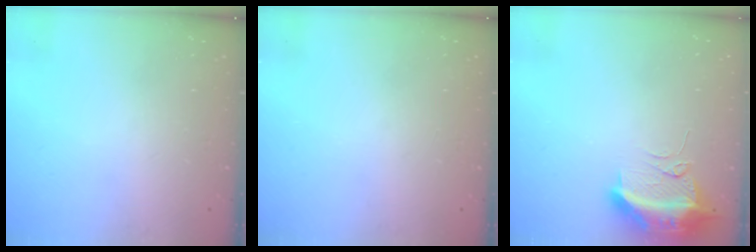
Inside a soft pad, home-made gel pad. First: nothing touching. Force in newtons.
{"total": 0.0}
{"total": 11.6, "press": 11.5, "slide": 1.3}